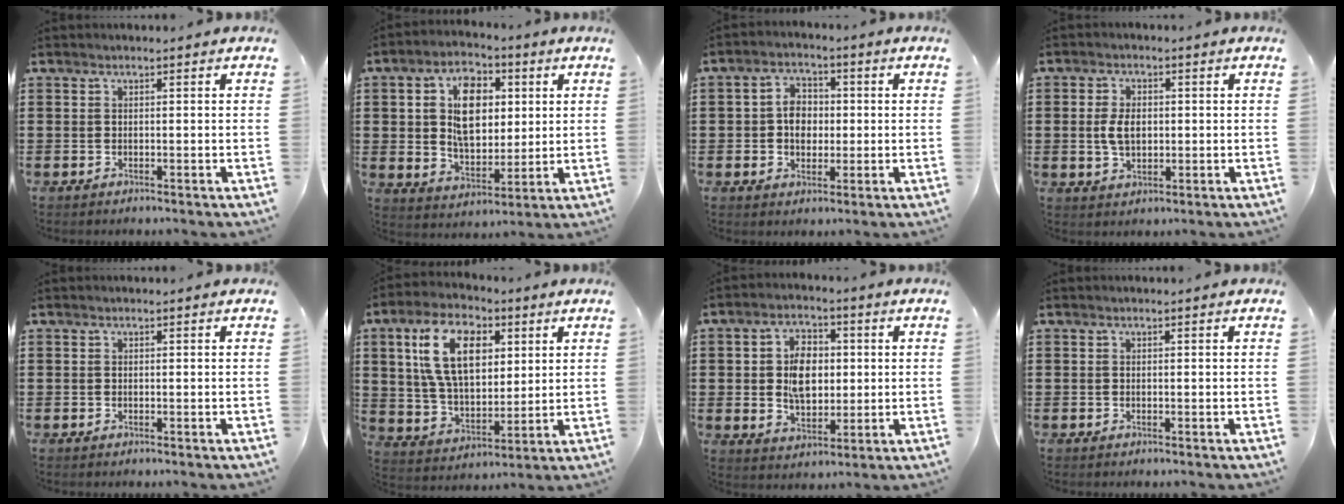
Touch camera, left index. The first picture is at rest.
{"total": 9.7, "force": [2.6, 6.1, 7.1], "torque": [-0.129, 0.014, 0.043]}
{"total": 5.0, "force": [-0.1, 3.7, 3.3], "torque": [-0.064, 0.010, -0.006]}
{"total": 4.3, "force": [0.2, 2.5, 3.5], "torque": [-0.077, 0.007, 0.001]}
{"total": 0.0}
{"total": 12.9, "force": [5.1, 7.3, 9.4], "torque": [-0.201, 0.019, 0.091]}
{"total": 7.2, "force": [0.6, 4.6, 5.5], "torque": [-0.104, 0.009, 0.004]}
{"total": 0.0}